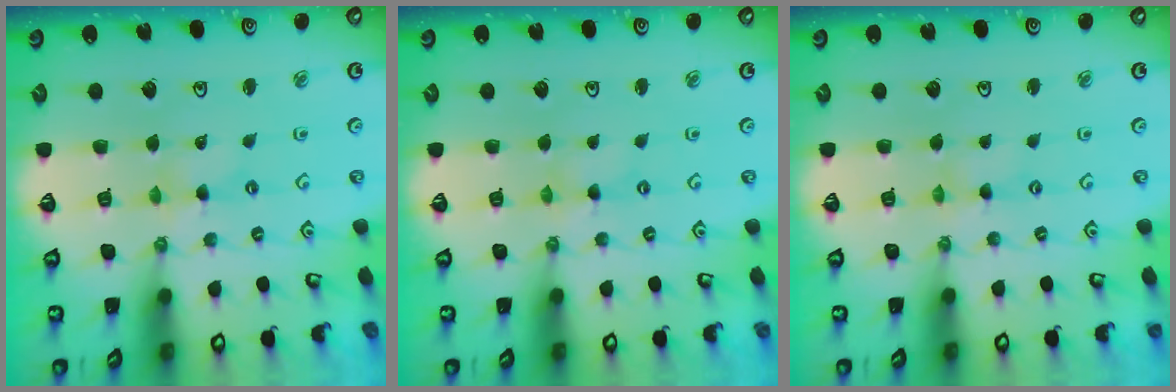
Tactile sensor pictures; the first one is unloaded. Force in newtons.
{"total": 0.7, "press": 0.7, "slide": 0.1}
{"total": 0.5, "press": 0.5, "slide": 0.1}